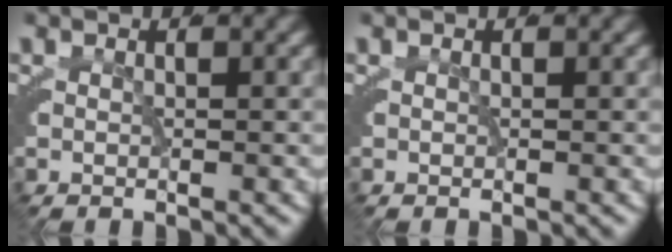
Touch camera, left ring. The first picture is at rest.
{"total": 0.0}